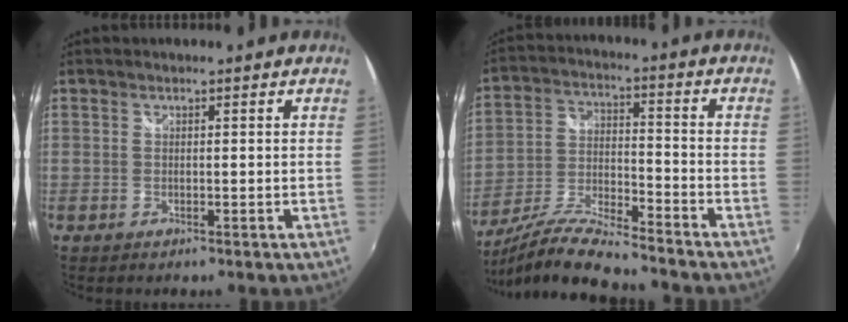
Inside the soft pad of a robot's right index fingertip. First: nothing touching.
{"total": 14.9, "force": [-13.1, 1.5, 6.9], "torque": [-0.149, -0.021, -0.243]}